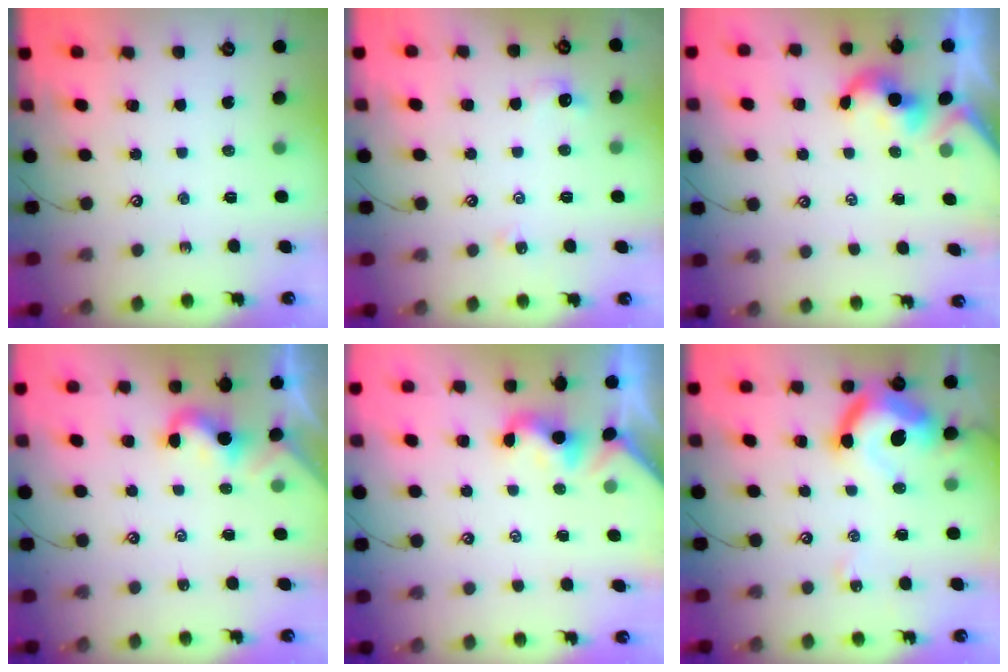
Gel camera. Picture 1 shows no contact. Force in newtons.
{"total": 2.3, "press": 2.3, "slide": 0.6}
{"total": 1.1, "press": 1.0, "slide": 0.5}
{"total": 0.5, "press": 0.4, "slide": 0.4}
{"total": 2.1, "press": 2.1, "slide": 0.5}
{"total": 14.2, "press": 14.1, "slide": 1.7}